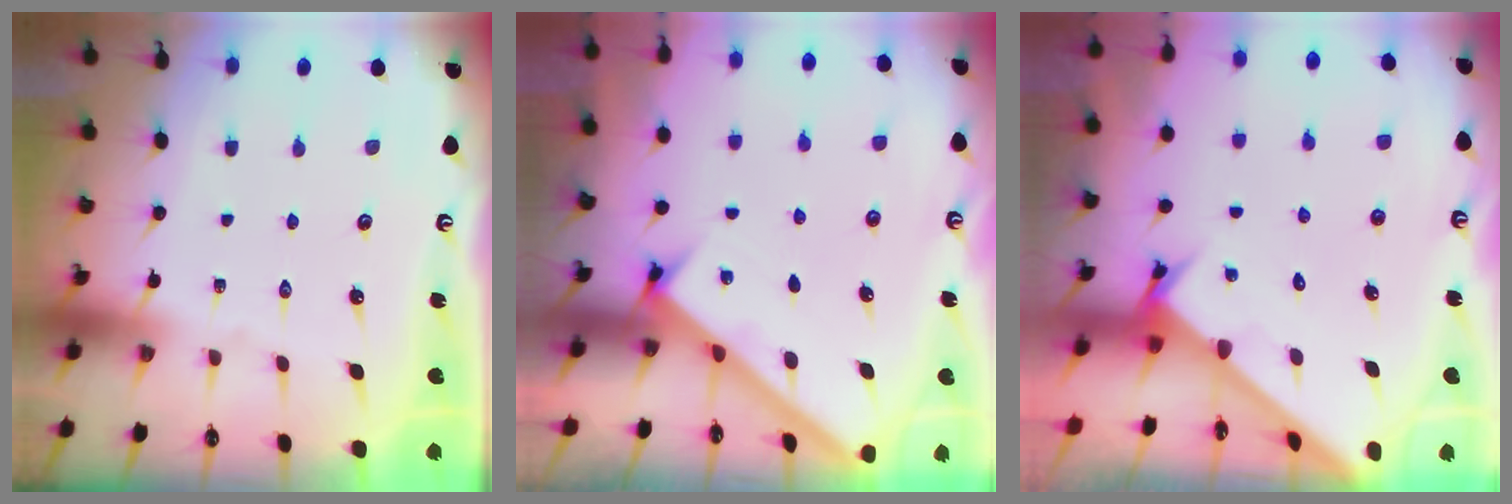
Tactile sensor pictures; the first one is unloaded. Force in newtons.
{"total": 2.6, "press": 2.6, "slide": 0.3}
{"total": 2.4, "press": 2.4, "slide": 0.1}